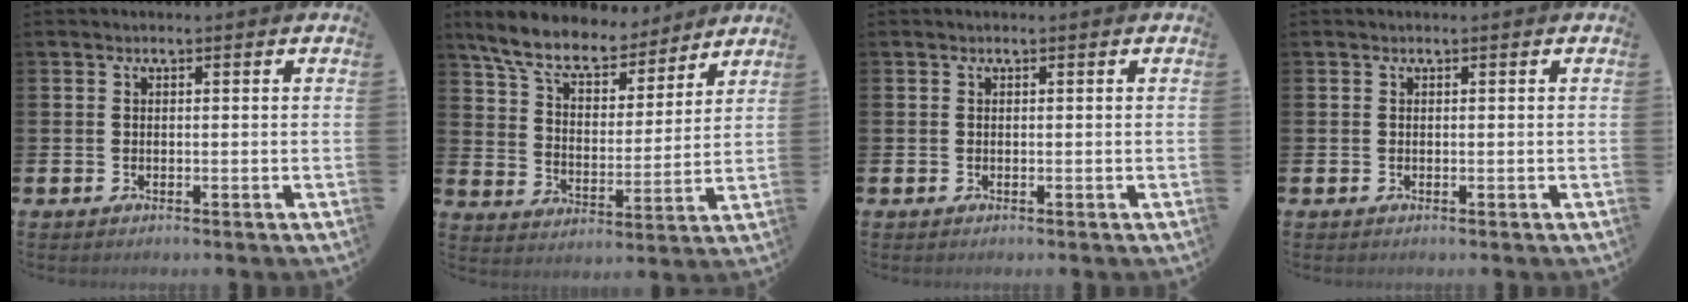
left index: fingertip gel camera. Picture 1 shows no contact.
{"total": 9.2, "force": [8.2, 2.7, 3.1], "torque": [-0.097, -0.051, 0.144]}
{"total": 0.0}
{"total": 0.0}